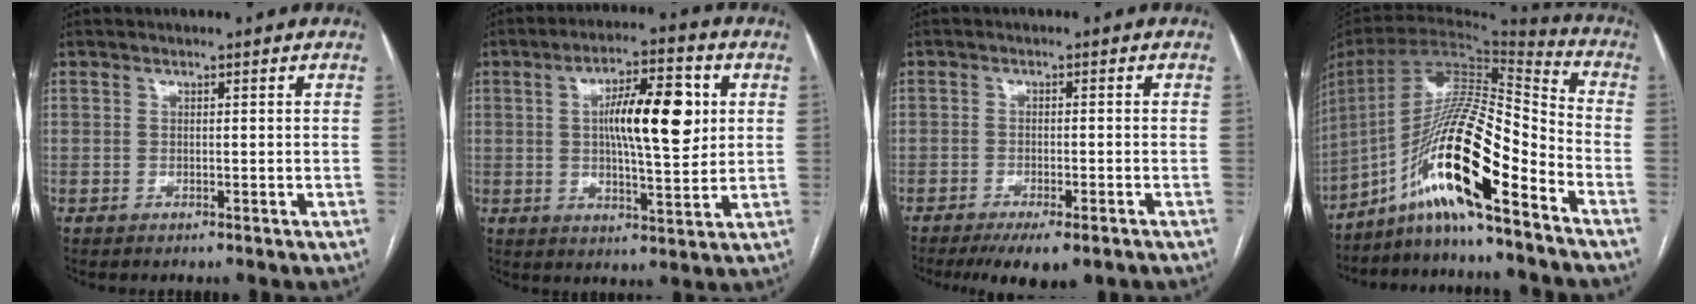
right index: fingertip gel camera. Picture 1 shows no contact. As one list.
[{"total": 12.0, "force": [2.3, 3.0, 11.4], "torque": [-0.191, 0.015, 0.036]}, {"total": 7.2, "force": [-5.1, 2.0, 4.7], "torque": [-0.066, -0.012, -0.075]}, {"total": 18.3, "force": [-10.5, 1.6, 14.9], "torque": [-0.296, 0.002, -0.194]}]